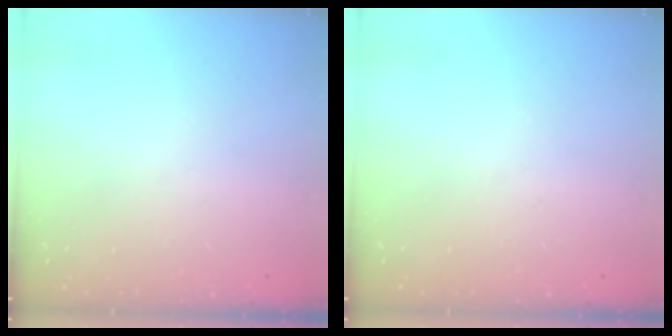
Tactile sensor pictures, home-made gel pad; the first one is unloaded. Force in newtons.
{"total": 0.0}